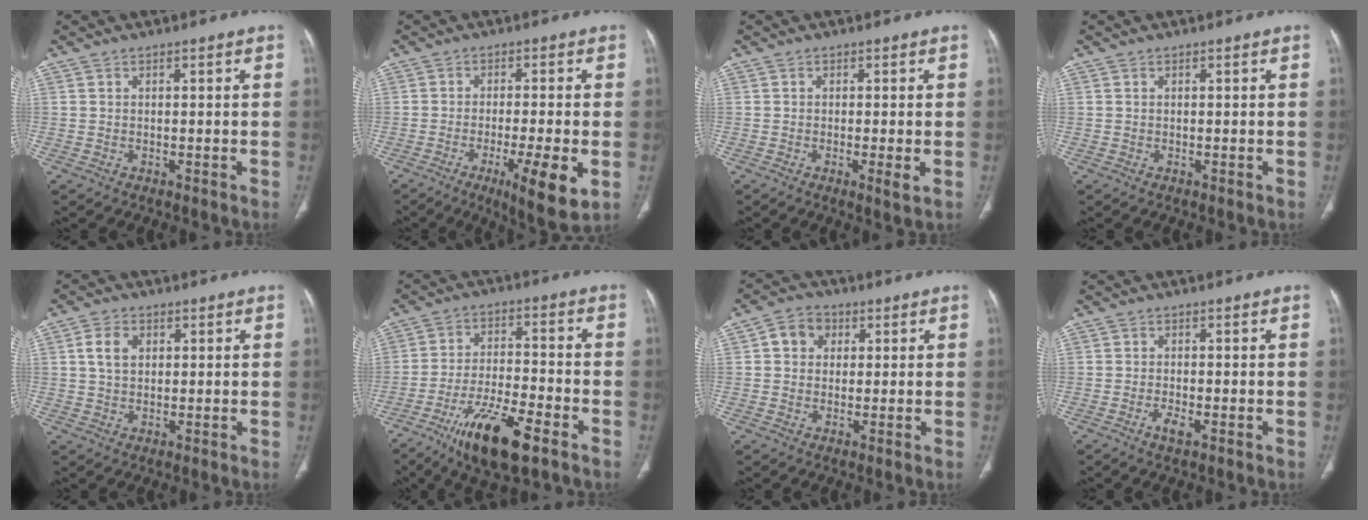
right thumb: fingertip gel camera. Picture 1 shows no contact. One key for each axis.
{"total": 10.7, "fx": -3.7, "fy": 1.8, "fz": 9.9, "tx": -0.150, "ty": -0.015, "tz": -0.055}
{"total": 2.4, "fx": -0.5, "fy": 0.2, "fz": 2.4, "tx": -0.048, "ty": -0.010, "tz": -0.012}
{"total": 0.0}
{"total": 4.7, "fx": 1.3, "fy": 3.3, "fz": 3.1, "tx": -0.050, "ty": 0.000, "tz": 0.022}
{"total": 14.8, "fx": -8.6, "fy": 4.3, "fz": 11.3, "tx": -0.204, "ty": 0.031, "tz": -0.146}
{"total": 5.3, "fx": 1.3, "fy": 4.6, "fz": 2.4, "tx": -0.020, "ty": 0.006, "tz": 0.016}
{"total": 2.3, "fx": -1.2, "fy": 0.7, "fz": 1.9, "tx": -0.040, "ty": 0.000, "tz": -0.024}